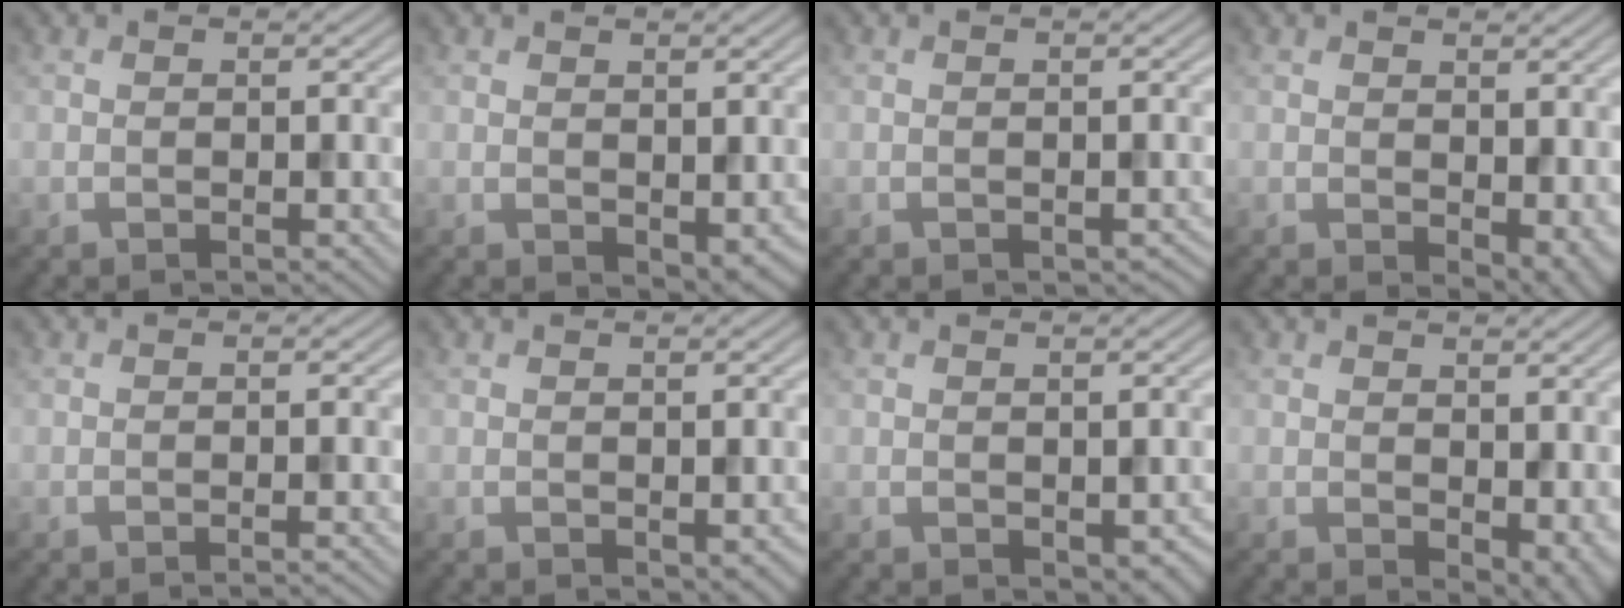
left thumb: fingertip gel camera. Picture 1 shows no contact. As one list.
[{"total": 1.9, "force": [0.2, 1.2, 1.5], "torque": [-0.024, -0.009, 0.011]}, {"total": 0.5, "force": [-0.4, 0.2, 0.3], "torque": [-0.004, -0.006, -0.002]}, {"total": 5.0, "force": [-0.2, 3.2, 3.9], "torque": [-0.059, -0.021, 0.011]}, {"total": 0.9, "force": [-0.7, 0.1, 0.6], "torque": [-0.003, 0.000, -0.018]}, {"total": 1.5, "force": [-0.3, 0.8, 1.2], "torque": [-0.016, -0.008, 0.001]}, {"total": 1.8, "force": [-0.3, 1.1, 1.4], "torque": [-0.022, -0.010, 0.002]}, {"total": 5.5, "force": [0.0, 3.6, 4.2], "torque": [-0.059, -0.023, 0.014]}]